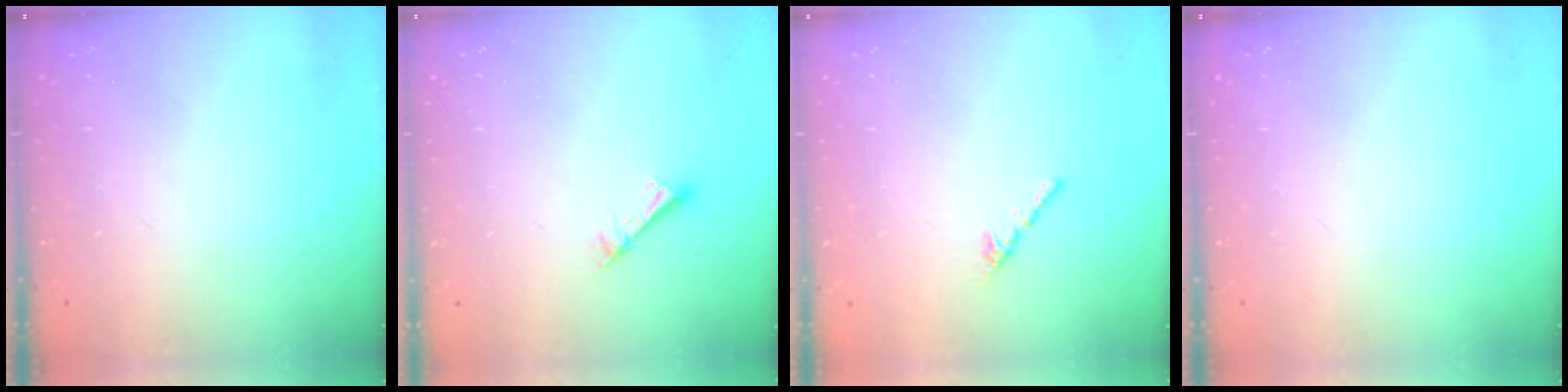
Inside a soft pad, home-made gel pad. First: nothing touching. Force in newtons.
{"total": 2.5, "press": 2.5, "slide": 0.1}
{"total": 1.3, "press": 1.2, "slide": 0.4}
{"total": 0.0}